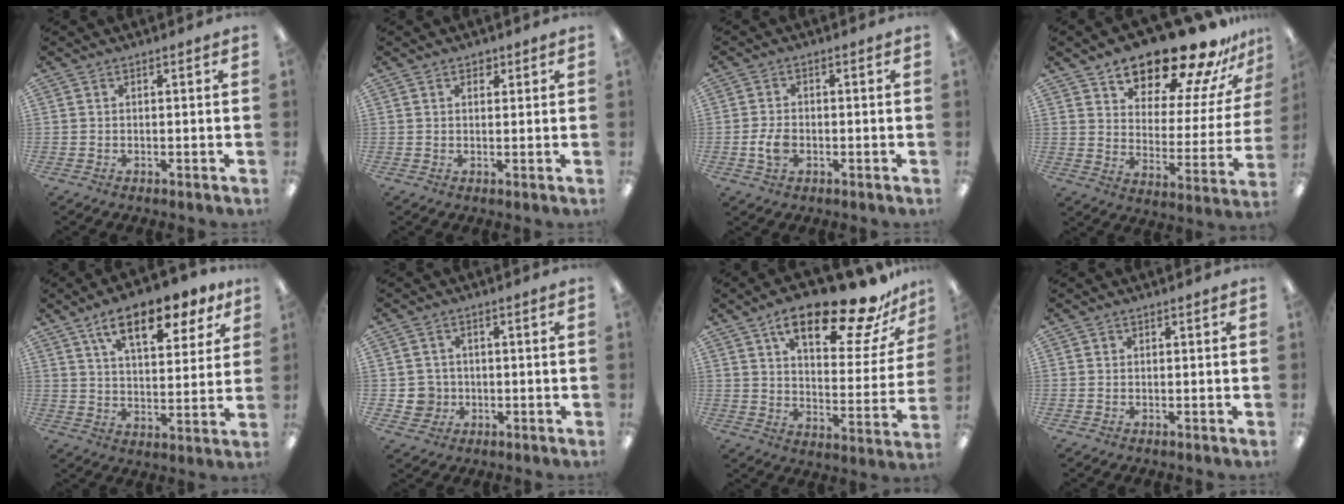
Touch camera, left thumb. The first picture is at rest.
{"total": 1.9, "force": [1.3, 1.2, 0.8], "torque": [0.000, -0.004, 0.019]}
{"total": 4.8, "force": [-1.2, 3.1, 3.4], "torque": [-0.076, 0.003, -0.024]}
{"total": 20.6, "force": [18.0, 6.2, 8.0], "torque": [-0.115, -0.139, 0.300]}
{"total": 13.4, "force": [8.8, 5.2, 8.6], "torque": [-0.131, -0.034, 0.149]}
{"total": 4.6, "force": [-0.5, 4.6, 0.7], "torque": [-0.011, 0.009, -0.005]}
{"total": 20.8, "force": [14.0, 7.2, 13.6], "torque": [-0.199, -0.081, 0.225]}
{"total": 0.0}